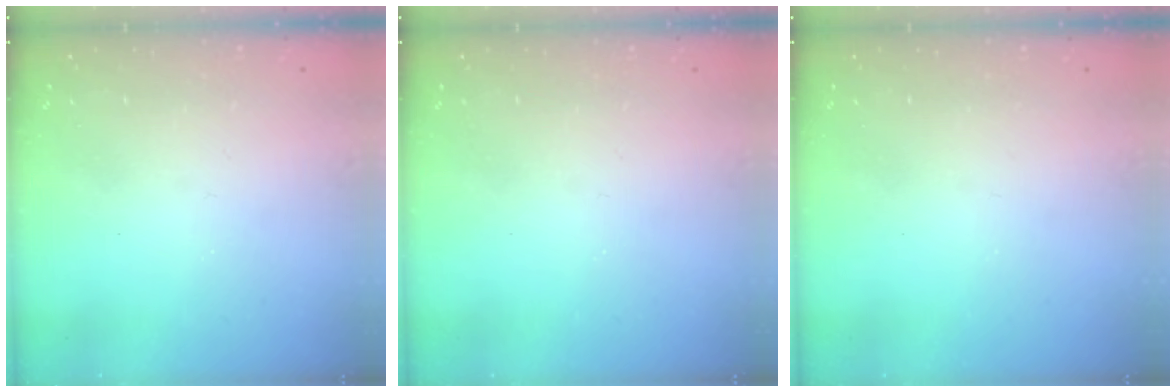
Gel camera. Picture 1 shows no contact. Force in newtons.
{"total": 0.0}
{"total": 0.0}